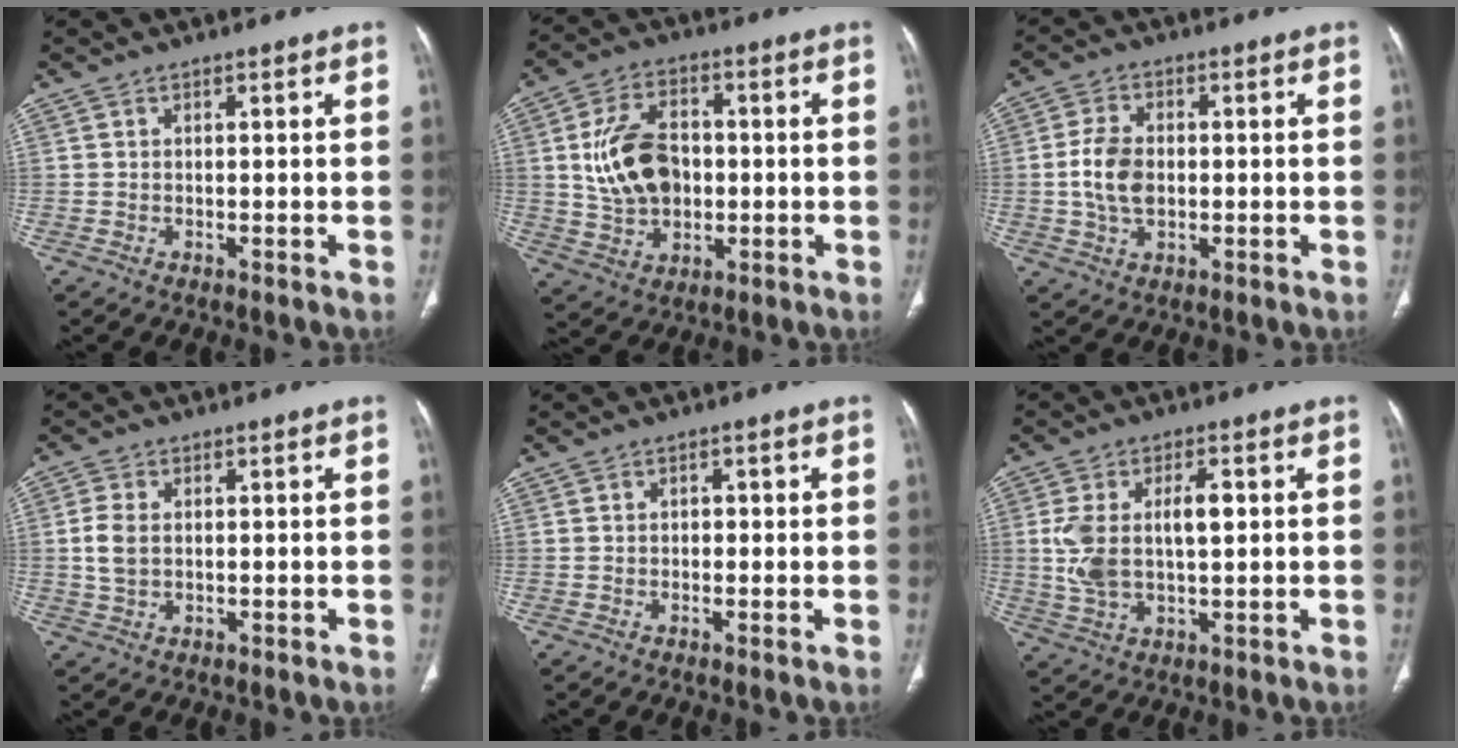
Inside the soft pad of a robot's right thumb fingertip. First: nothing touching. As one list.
[{"total": 13.3, "force": [0.3, 9.2, 9.6], "torque": [-0.153, 0.011, 0.012]}, {"total": 7.1, "force": [-0.4, 4.6, 5.4], "torque": [-0.107, 0.006, -0.007]}, {"total": 4.4, "force": [0.3, 2.9, 3.3], "torque": [-0.079, 0.003, 0.006]}, {"total": 0.9, "force": [0.0, 0.7, 0.5], "torque": [0.002, 0.002, -0.005]}, {"total": 10.4, "force": [1.2, 5.2, 8.9], "torque": [-0.183, 0.012, 0.029]}]